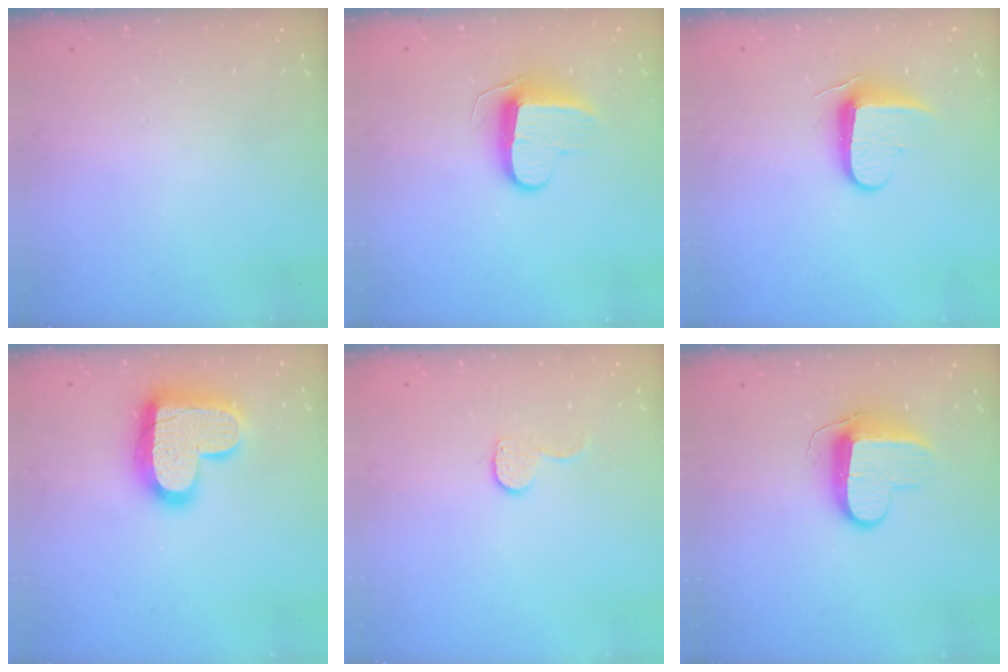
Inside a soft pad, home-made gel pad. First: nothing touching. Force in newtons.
{"total": 9.7, "press": 9.7, "slide": 0.4}
{"total": 8.9, "press": 8.9, "slide": 0.9}
{"total": 17.9, "press": 17.9, "slide": 1.4}
{"total": 6.8, "press": 6.7, "slide": 0.6}
{"total": 9.6, "press": 9.6, "slide": 0.6}